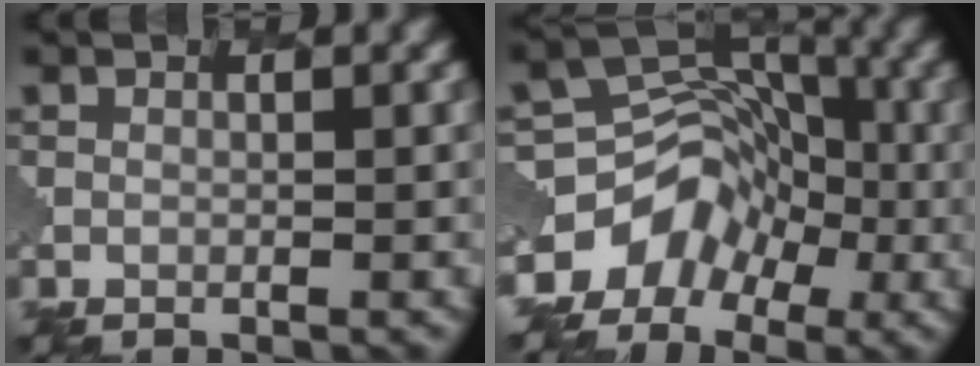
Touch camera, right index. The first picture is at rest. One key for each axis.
{"total": 5.8, "fx": -2.7, "fy": 4.8, "fz": 2.0, "tx": -0.007, "ty": 0.013, "tz": -0.056}